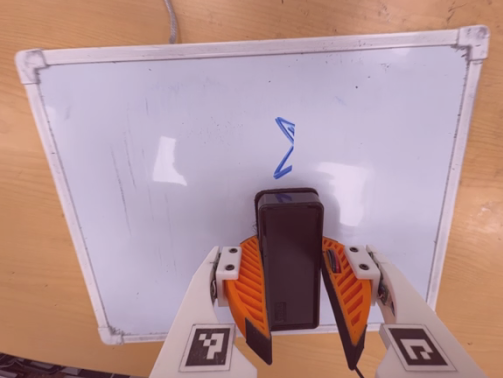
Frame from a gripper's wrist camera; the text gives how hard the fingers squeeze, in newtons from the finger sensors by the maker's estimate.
{"total": 8.3, "left": 8.5, "right": 8.1}